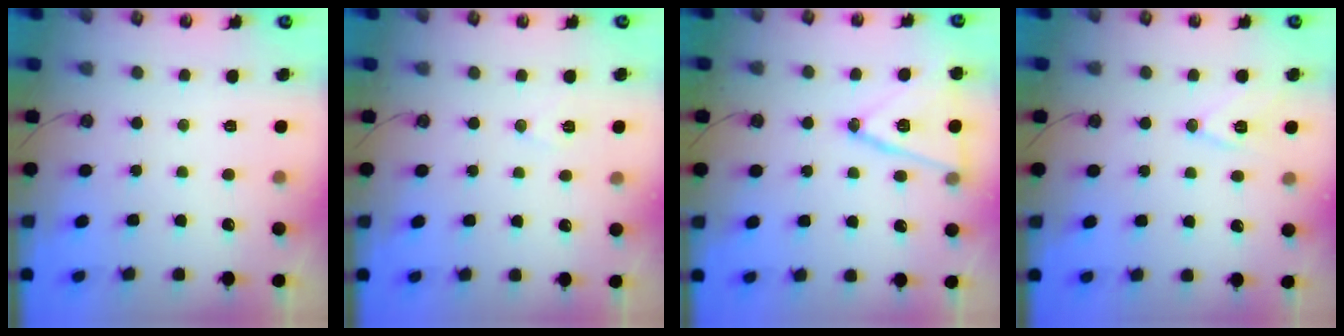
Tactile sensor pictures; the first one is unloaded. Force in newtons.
{"total": 6.1, "press": 4.2, "slide": 4.4}
{"total": 14.9, "press": 14.6, "slide": 3.1}
{"total": 9.5, "press": 8.8, "slide": 3.7}